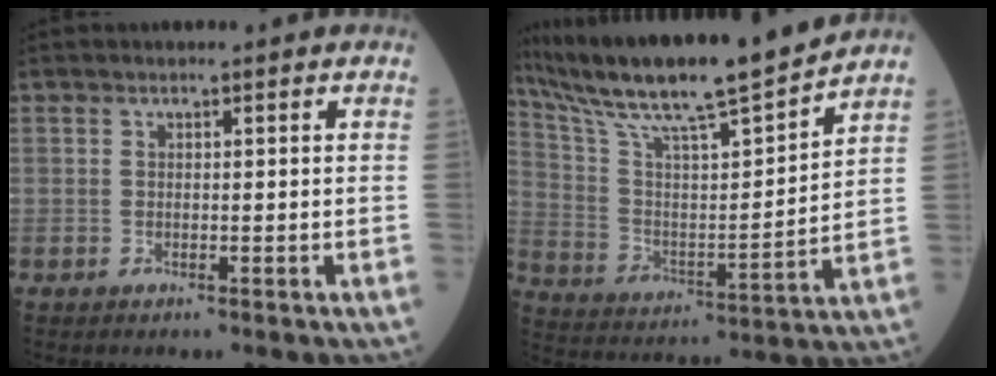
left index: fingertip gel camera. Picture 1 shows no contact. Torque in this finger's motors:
{"motor_torque": [0.95, -1.19, 0.31, 0.21]}